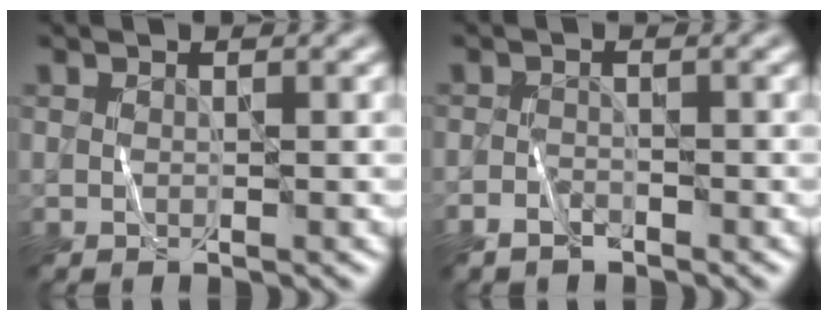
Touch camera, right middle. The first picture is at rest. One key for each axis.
{"total": 1.5, "fx": -1.3, "fy": 0.5, "fz": 0.4, "tx": -0.007, "ty": 0.003, "tz": -0.026}